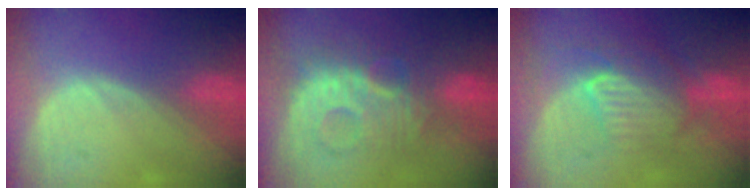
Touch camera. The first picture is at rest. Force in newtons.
{"total": 9.4, "press": 9.4, "slide": 0.8}
{"total": 7.7, "press": 7.7, "slide": 0.1}